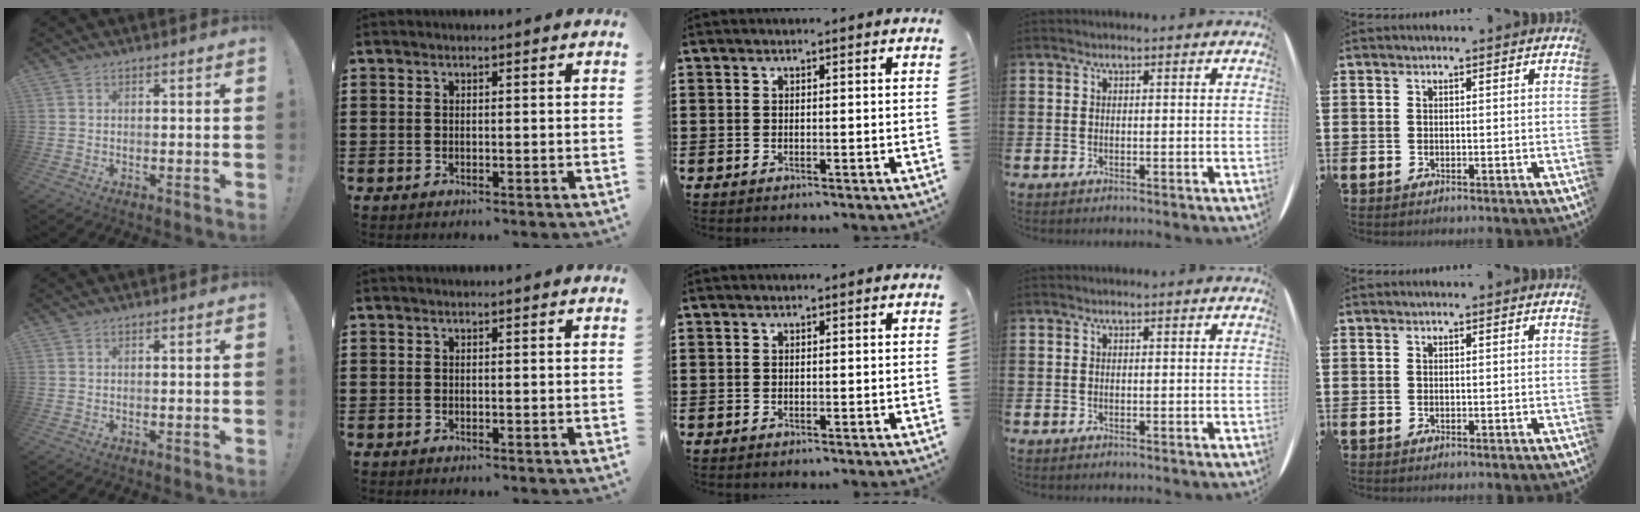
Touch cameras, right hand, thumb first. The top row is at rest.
{}